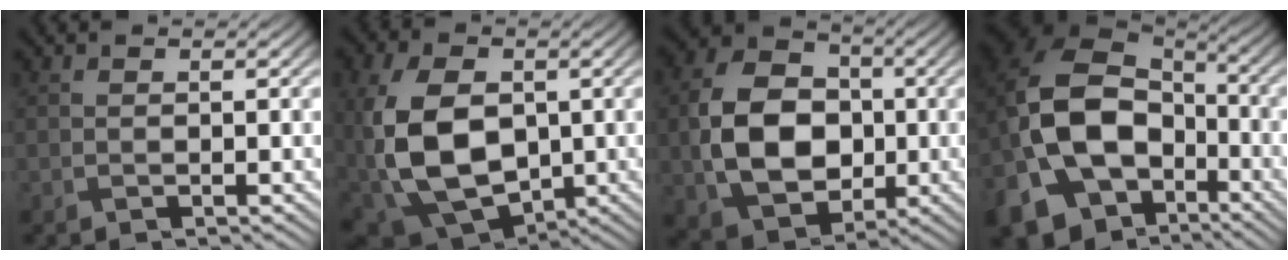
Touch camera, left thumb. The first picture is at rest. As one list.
[{"total": 16.4, "force": [-0.5, 11.3, 11.9], "torque": [-0.274, -0.023, -0.004]}, {"total": 12.1, "force": [-1.1, 9.1, 7.9], "torque": [-0.170, -0.001, -0.020]}, {"total": 19.2, "force": [-6.5, 14.3, 10.9], "torque": [-0.270, -0.033, -0.105]}]